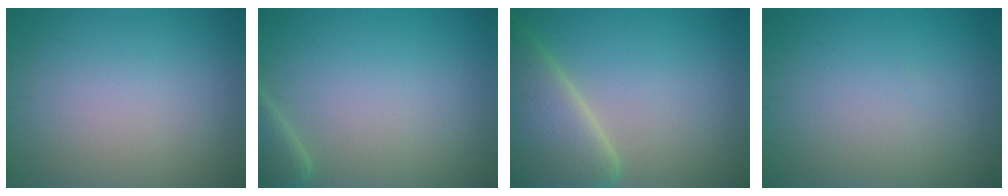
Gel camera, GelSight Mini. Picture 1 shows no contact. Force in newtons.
{"total": 2.4, "press": 2.3, "slide": 0.4}
{"total": 8.0, "press": 8.0, "slide": 0.7}
{"total": 0.0}